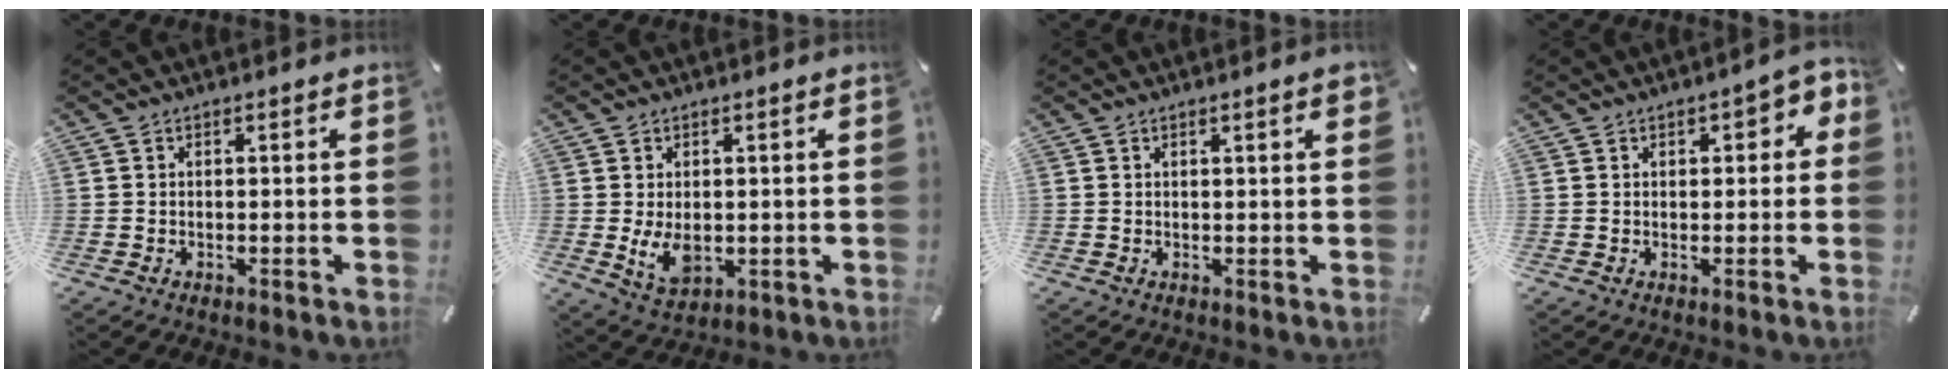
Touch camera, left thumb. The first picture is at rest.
{"total": 6.3, "force": [-0.2, 4.2, 4.6], "torque": [-0.092, -0.009, -0.005]}
{"total": 1.8, "force": [0.8, 0.2, 1.6], "torque": [-0.032, 0.001, 0.013]}
{"total": 3.2, "force": [0.5, 2.0, 2.5], "torque": [-0.033, 0.005, 0.002]}